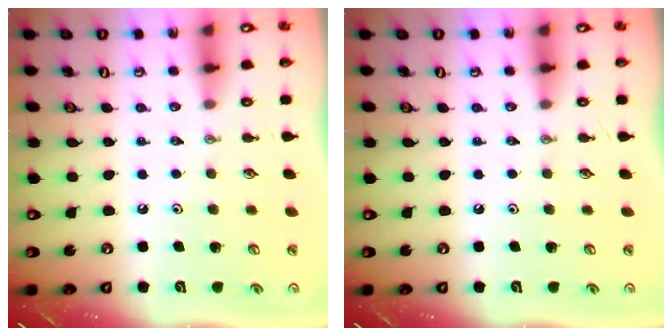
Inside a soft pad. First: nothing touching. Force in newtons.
{"total": 0.0}